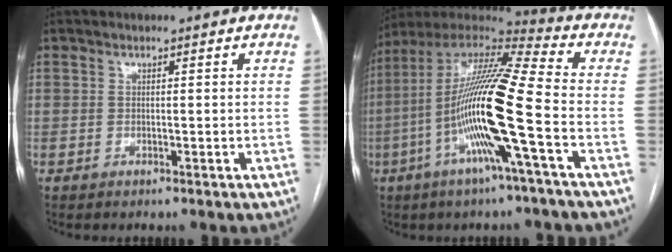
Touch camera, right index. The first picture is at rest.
{"total": 19.1, "force": [-5.0, -0.2, 18.5], "torque": [-0.361, -0.002, -0.106]}